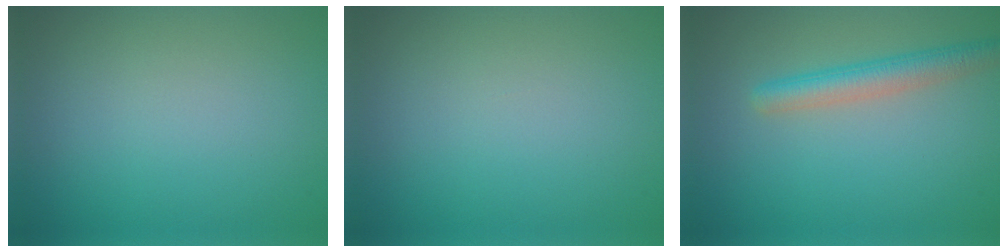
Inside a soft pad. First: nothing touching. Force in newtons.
{"total": 0.0}
{"total": 3.5, "press": 3.5, "slide": 0.1}